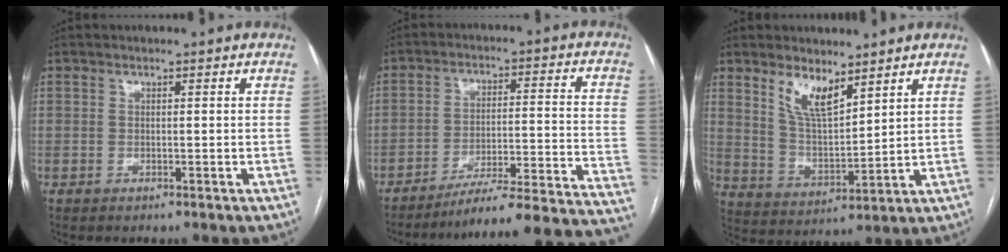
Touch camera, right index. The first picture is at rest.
{"total": 23.3, "force": [-20.8, -0.3, 10.4], "torque": [-0.061, 0.007, -0.282]}
{"total": 7.3, "force": [5.1, 2.2, 4.7], "torque": [-0.098, -0.009, 0.105]}